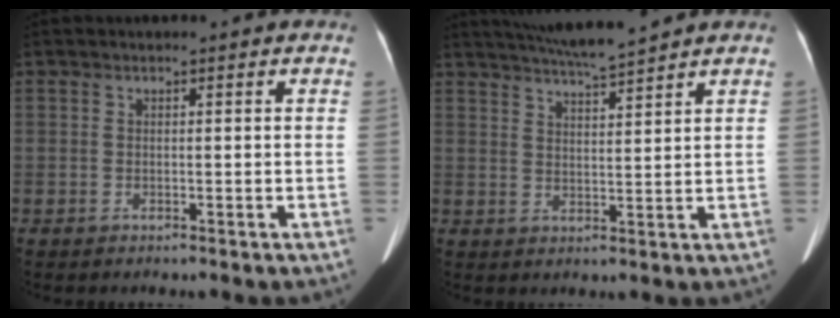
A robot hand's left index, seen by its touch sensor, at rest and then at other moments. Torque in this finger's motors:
{"motor_torque": [0.17, -0.33, 0.00, 0.06]}